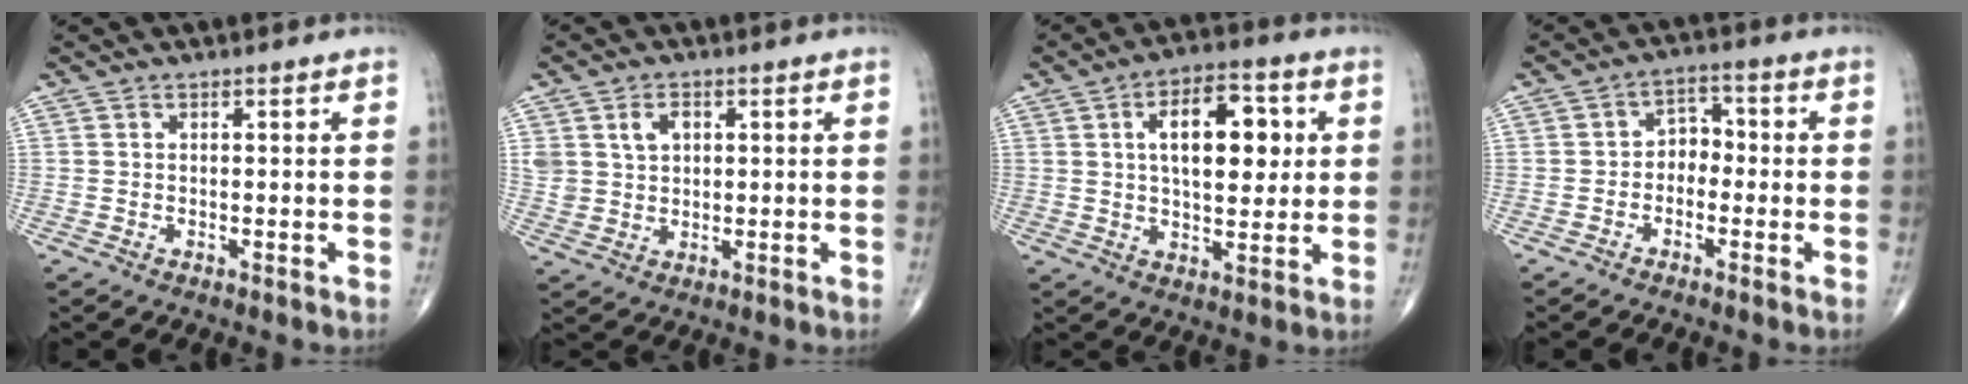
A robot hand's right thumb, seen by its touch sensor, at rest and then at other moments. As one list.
[{"total": 5.3, "force": [1.9, 4.0, 3.0], "torque": [-0.036, -0.007, 0.038]}, {"total": 13.3, "force": [3.0, 6.8, 11.0], "torque": [-0.141, 0.002, 0.045]}, {"total": 4.4, "force": [-1.2, 3.3, 2.5], "torque": [-0.015, 0.027, -0.036]}]